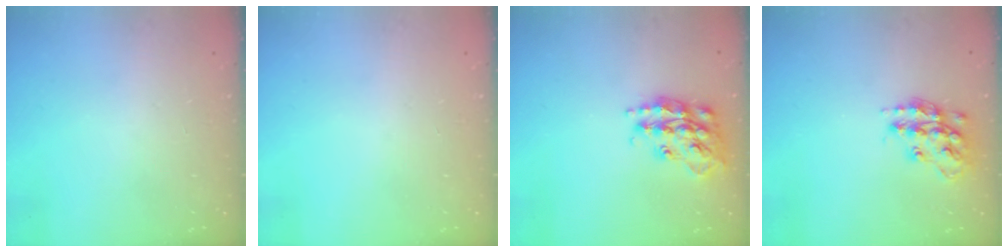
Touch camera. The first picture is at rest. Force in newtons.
{"total": 0.0}
{"total": 18.2, "press": 18.2, "slide": 1.2}
{"total": 16.1, "press": 16.1, "slide": 1.0}